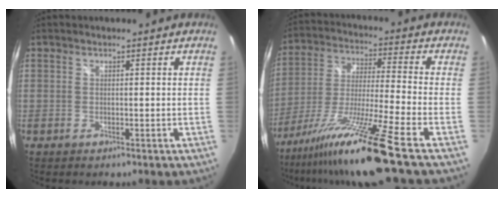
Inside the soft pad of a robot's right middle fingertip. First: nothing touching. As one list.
[{"total": 16.1, "force": [-11.9, -2.5, 10.5], "torque": [-0.207, -0.035, -0.215]}]